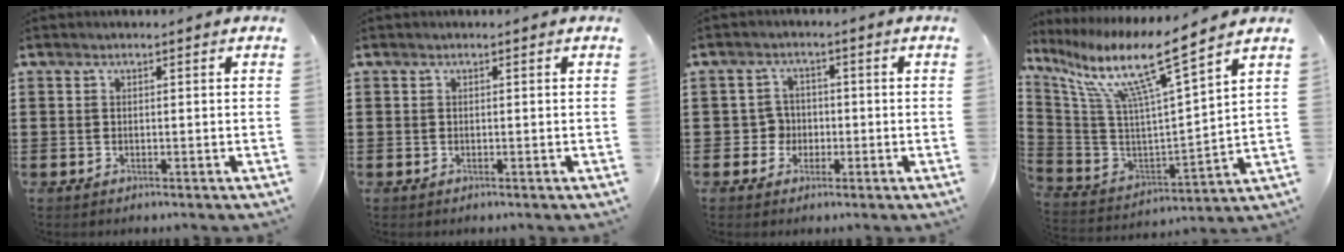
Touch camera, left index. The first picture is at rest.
{"total": 0.0}
{"total": 3.2, "force": [-0.7, 2.9, 0.9], "torque": [-0.029, 0.004, -0.018]}
{"total": 13.1, "force": [8.7, 0.6, 9.8], "torque": [-0.210, -0.065, 0.133]}